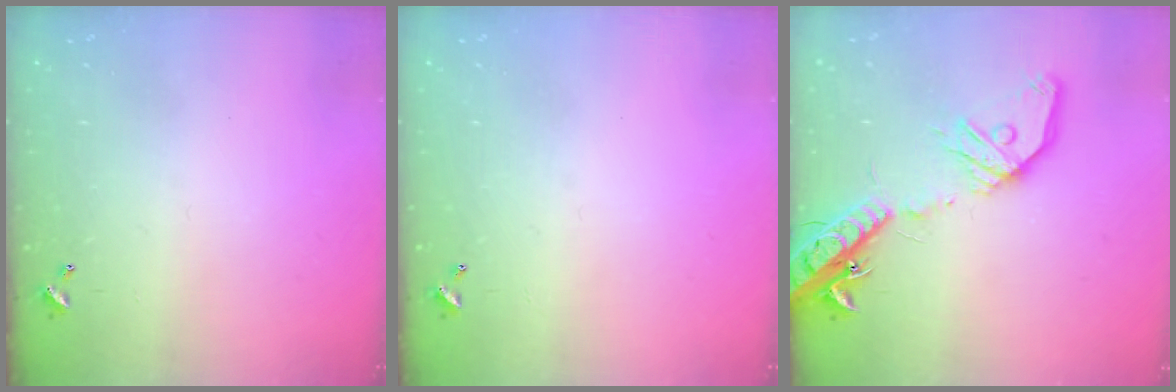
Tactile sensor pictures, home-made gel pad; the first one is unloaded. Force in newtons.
{"total": 0.0}
{"total": 20.1, "press": 19.7, "slide": 3.9}